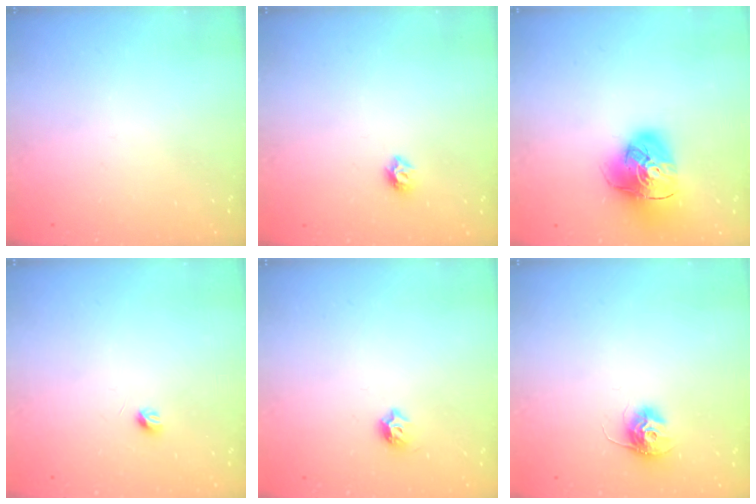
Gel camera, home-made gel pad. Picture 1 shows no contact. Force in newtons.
{"total": 6.0, "press": 5.9, "slide": 0.7}
{"total": 15.2, "press": 15.1, "slide": 1.9}
{"total": 3.3, "press": 3.2, "slide": 0.6}
{"total": 4.4, "press": 4.3, "slide": 0.9}
{"total": 10.8, "press": 10.7, "slide": 0.6}